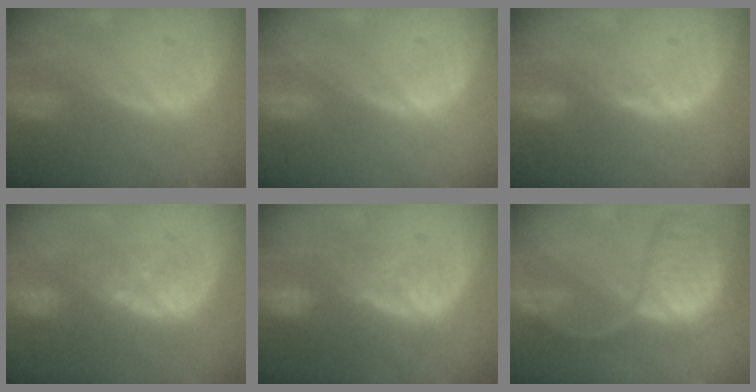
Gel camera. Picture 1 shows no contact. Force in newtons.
{"total": 0.0}
{"total": 2.4, "press": 1.8, "slide": 1.5}
{"total": 7.9, "press": 7.5, "slide": 2.5}
{"total": 10.1, "press": 8.5, "slide": 5.5}
{"total": 12.2, "press": 9.9, "slide": 7.1}